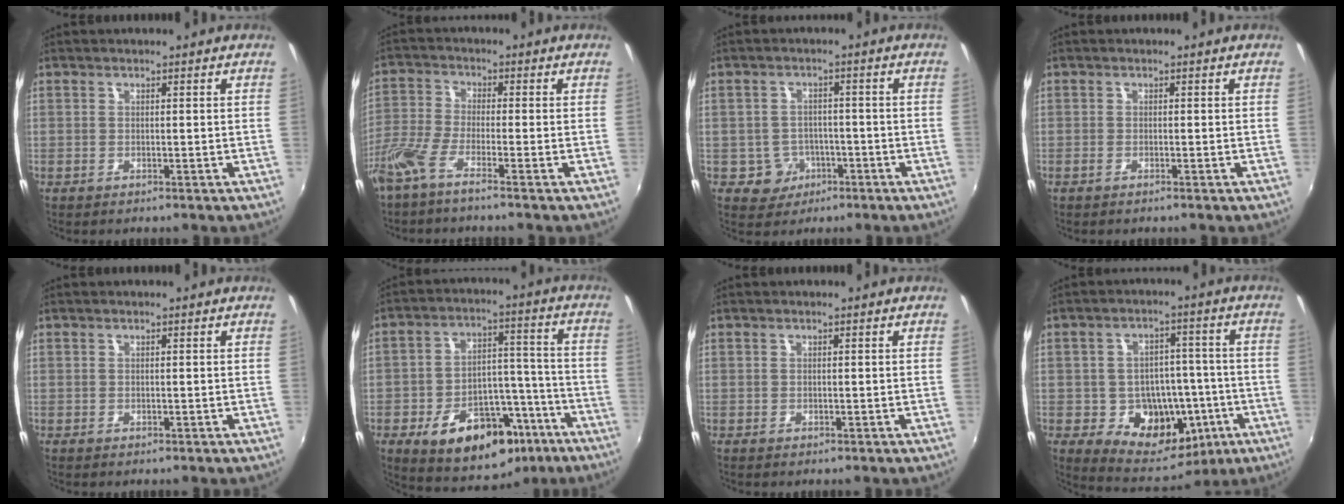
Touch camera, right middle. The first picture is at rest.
{"total": 5.8, "force": [-3.9, 0.2, 4.2], "torque": [-0.101, -0.007, -0.085]}
{"total": 4.5, "force": [-1.9, 3.9, 0.7], "torque": [-0.023, 0.010, -0.021]}
{"total": 0.6, "force": [-0.5, -0.1, 0.4], "torque": [-0.006, -0.001, -0.012]}
{"total": 0.0}
{"total": 17.9, "force": [-10.2, 10.5, 10.3], "torque": [-0.182, 0.026, -0.129]}
{"total": 0.0}
{"total": 13.5, "force": [-3.9, 10.8, 7.2], "torque": [-0.129, 0.019, -0.036]}